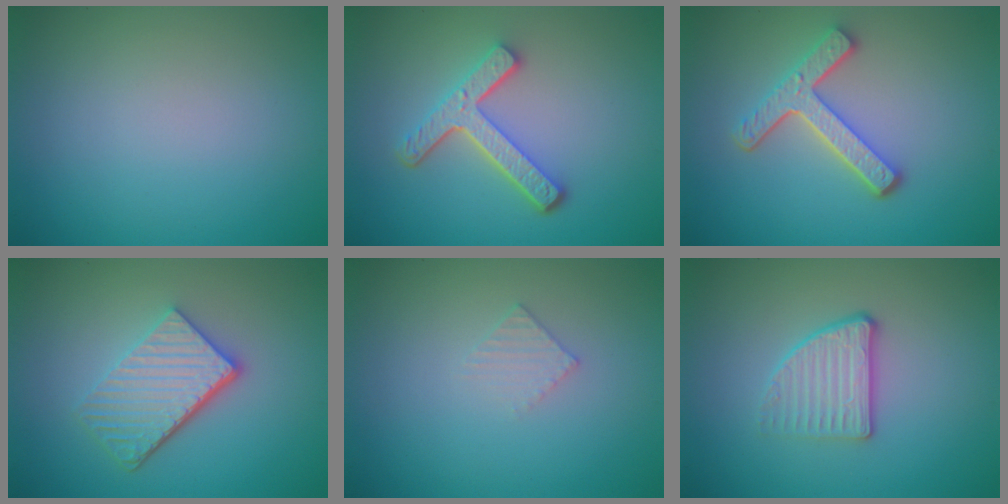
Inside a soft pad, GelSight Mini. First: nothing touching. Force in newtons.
{"total": 4.4, "press": 3.3, "slide": 2.9}
{"total": 4.3, "press": 3.3, "slide": 2.7}
{"total": 4.9, "press": 3.6, "slide": 3.3}
{"total": 1.1, "press": 1.1, "slide": 0.0}
{"total": 2.9, "press": 2.5, "slide": 1.4}